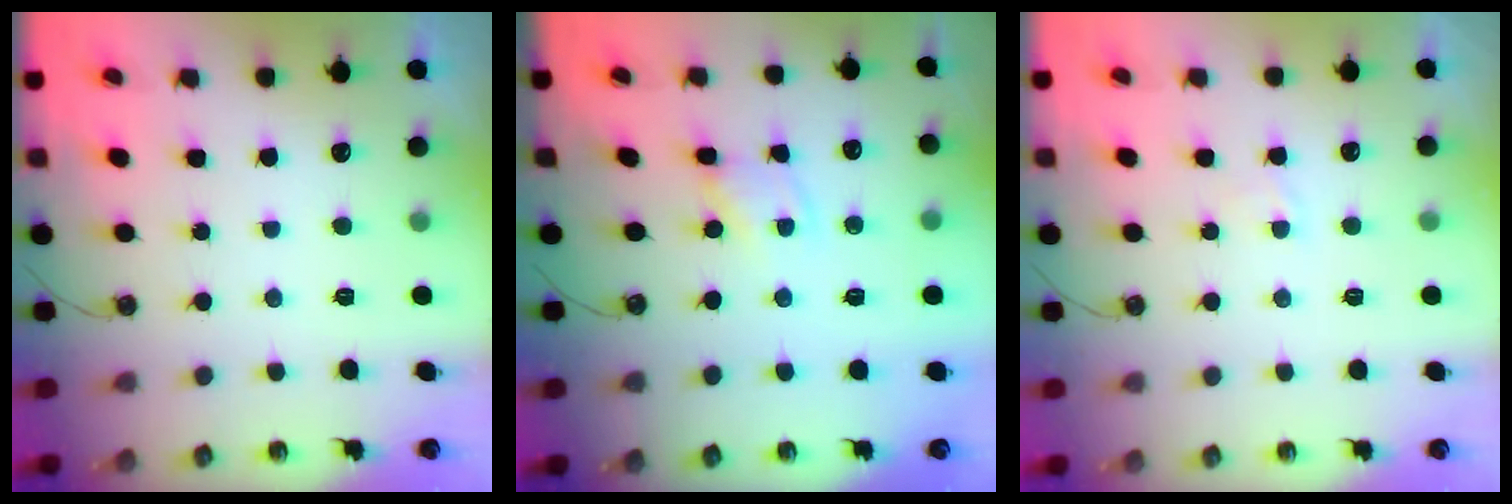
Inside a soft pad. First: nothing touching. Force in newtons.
{"total": 1.2, "press": 1.2, "slide": 0.2}
{"total": 2.9, "press": 2.9, "slide": 0.4}